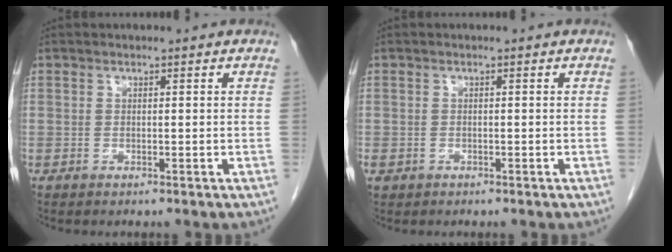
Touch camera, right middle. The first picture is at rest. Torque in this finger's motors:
{"motor_torque": [0.99, -1.14, 0.57, 0.11]}